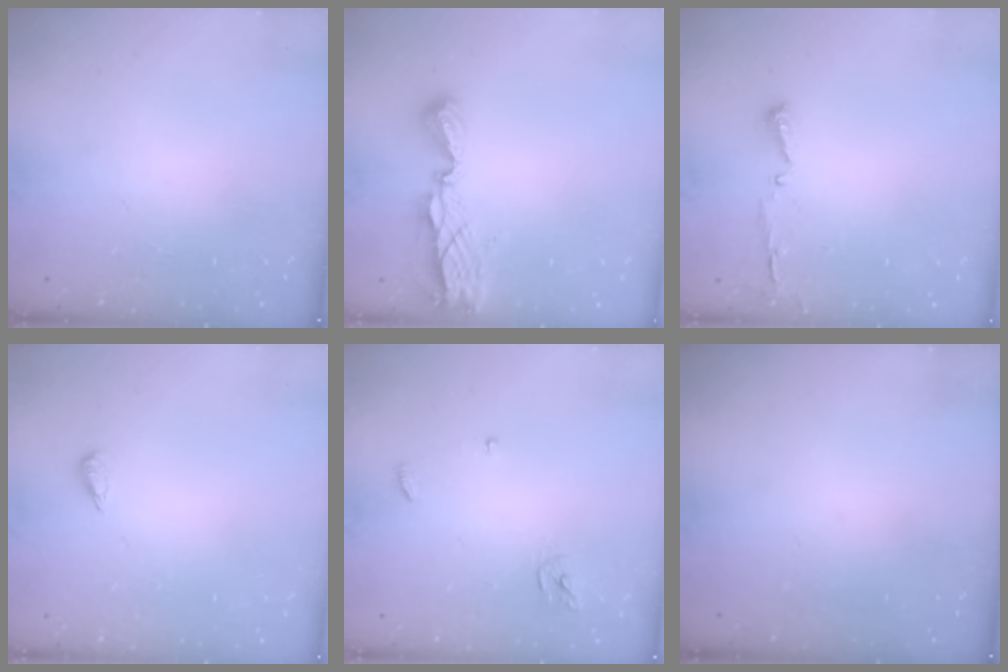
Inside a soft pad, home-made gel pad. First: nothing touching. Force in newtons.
{"total": 8.1, "press": 8.1, "slide": 0.5}
{"total": 4.3, "press": 4.3, "slide": 0.5}
{"total": 2.2, "press": 2.2, "slide": 0.4}
{"total": 3.4, "press": 3.4, "slide": 0.2}
{"total": 0.0}